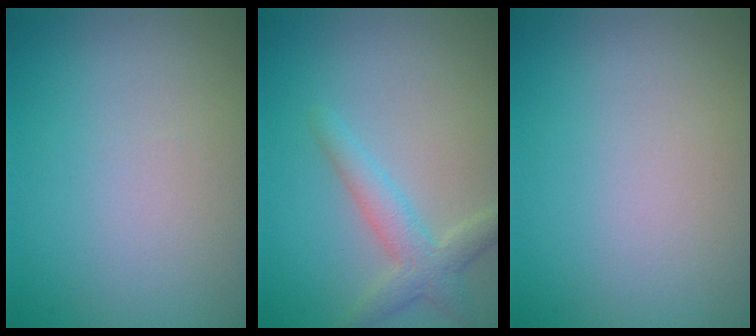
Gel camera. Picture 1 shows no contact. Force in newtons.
{"total": 2.9, "press": 2.9, "slide": 0.1}
{"total": 0.0}